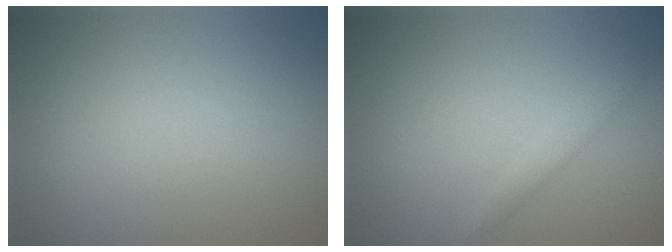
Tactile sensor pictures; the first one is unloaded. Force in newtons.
{"total": 1.3, "press": 1.3, "slide": 0.0}